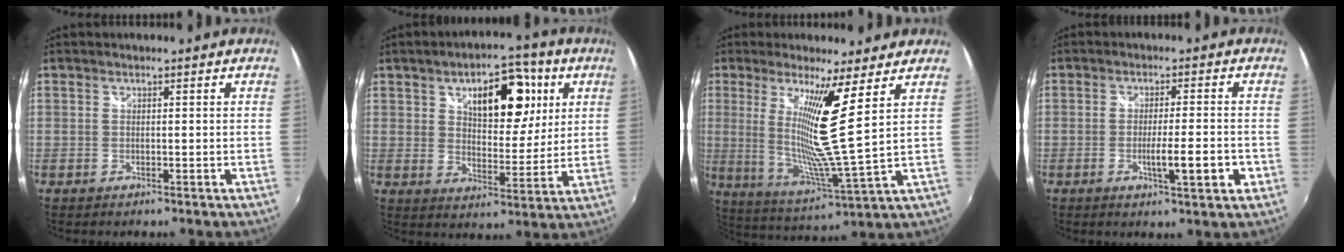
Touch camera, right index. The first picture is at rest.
{"total": 14.7, "force": [5.9, 7.8, 10.9], "torque": [-0.164, 0.019, 0.092]}
{"total": 12.4, "force": [5.0, -1.6, 11.2], "torque": [-0.193, -0.021, 0.096]}
{"total": 6.7, "force": [-2.3, 0.5, 6.3], "torque": [-0.102, -0.015, -0.033]}